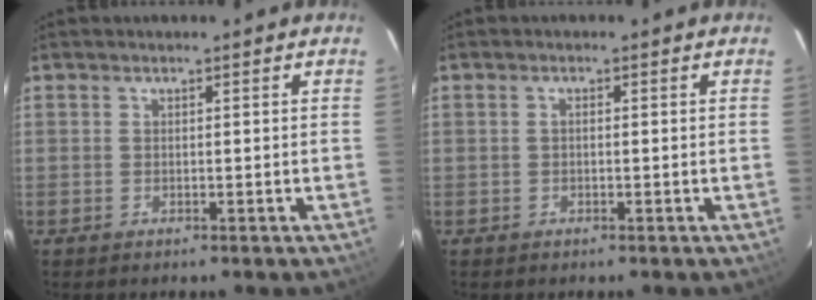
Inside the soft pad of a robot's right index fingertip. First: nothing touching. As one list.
[{"total": 0.7, "force": [-0.1, 0.4, 0.6], "torque": [-0.008, 0.006, -0.002]}]